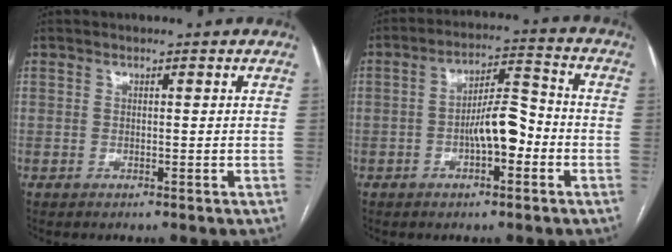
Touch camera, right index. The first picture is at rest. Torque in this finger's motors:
{"motor_torque": [0.35, -0.13, 0.32, 0.10]}